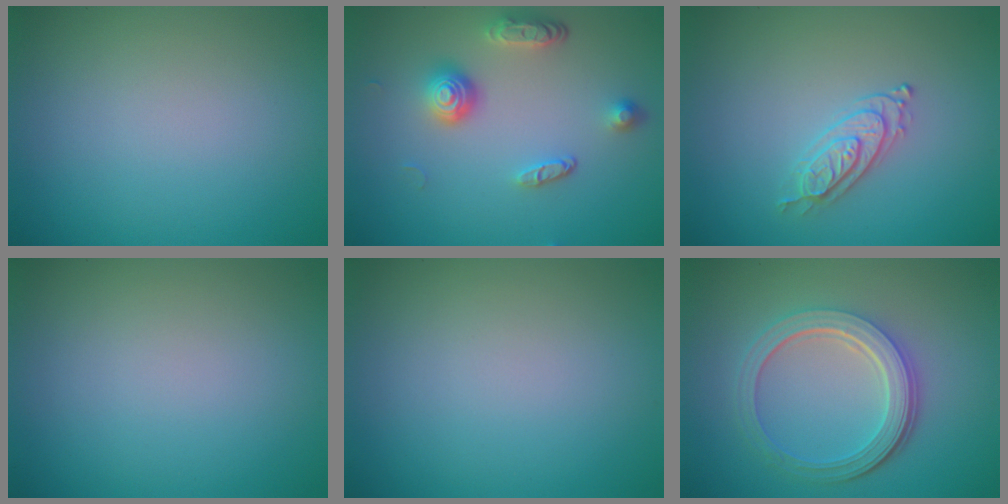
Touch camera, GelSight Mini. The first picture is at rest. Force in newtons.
{"total": 3.8, "press": 2.9, "slide": 2.4}
{"total": 2.2, "press": 2.1, "slide": 0.6}
{"total": 0.0}
{"total": 0.0}
{"total": 5.4, "press": 3.9, "slide": 3.7}